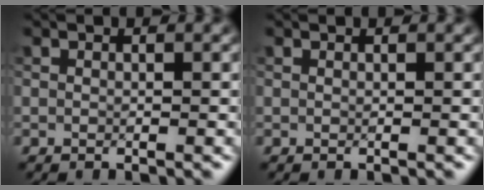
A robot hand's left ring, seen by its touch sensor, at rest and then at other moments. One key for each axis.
{"total": 0.0}